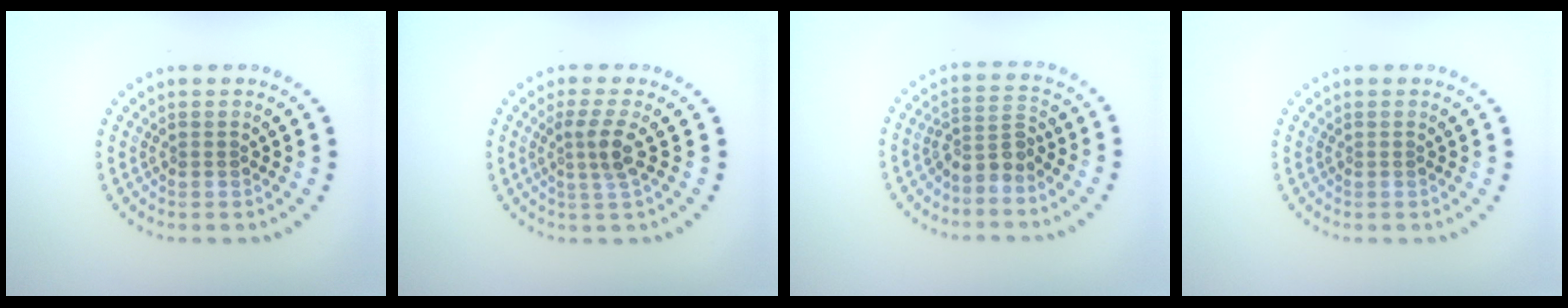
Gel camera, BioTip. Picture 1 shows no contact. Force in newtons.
{"total": 2.4, "press": 1.7, "slide": 1.6}
{"total": 2.6, "press": 1.9, "slide": 1.7}
{"total": 0.0}